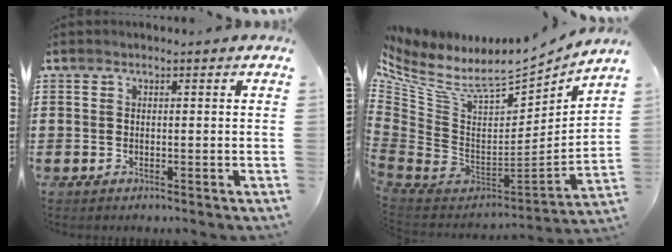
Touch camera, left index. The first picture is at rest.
{"total": 8.1, "force": [5.7, 3.3, 4.7], "torque": [-0.124, -0.057, 0.098]}